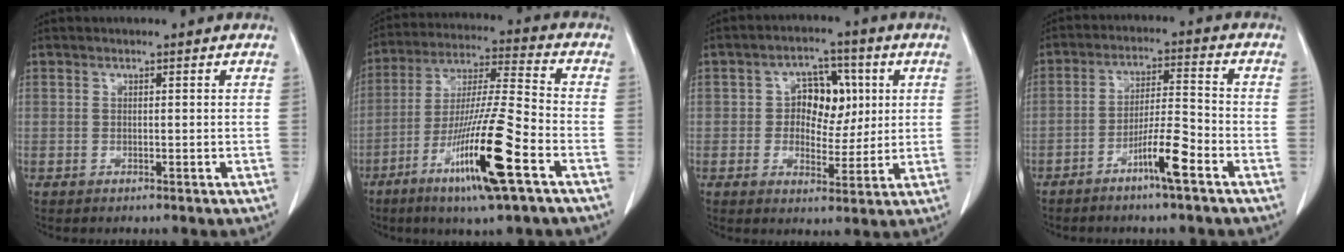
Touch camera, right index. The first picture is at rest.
{"total": 16.7, "force": [-7.7, 0.3, 14.8], "torque": [-0.288, -0.025, -0.137]}
{"total": 8.1, "force": [1.6, 6.0, 5.2], "torque": [-0.066, 0.021, 0.030]}
{"total": 7.2, "force": [-4.1, 0.2, 5.9], "torque": [-0.105, 0.003, -0.074]}